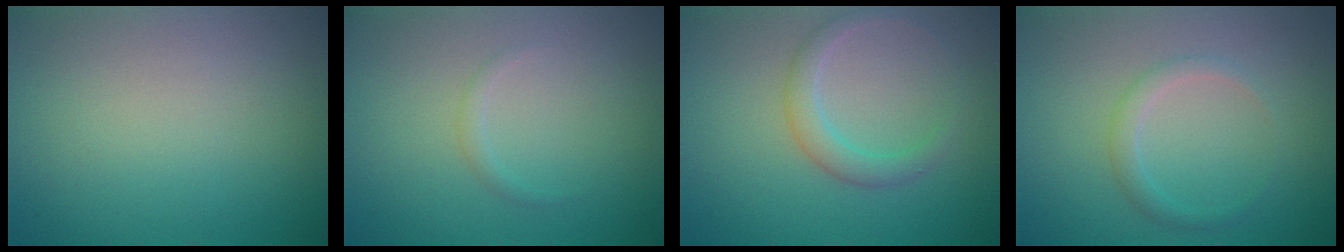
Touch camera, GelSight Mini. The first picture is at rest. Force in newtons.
{"total": 0.7, "press": 0.7, "slide": 0.0}
{"total": 2.2, "press": 2.2, "slide": 0.1}
{"total": 1.5, "press": 1.5, "slide": 0.0}